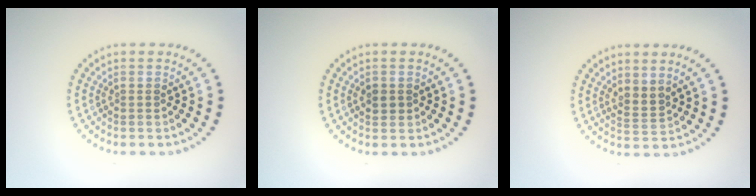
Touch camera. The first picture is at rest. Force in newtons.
{"total": 1.2, "press": 1.2, "slide": 0.3}
{"total": 1.8, "press": 1.3, "slide": 1.3}